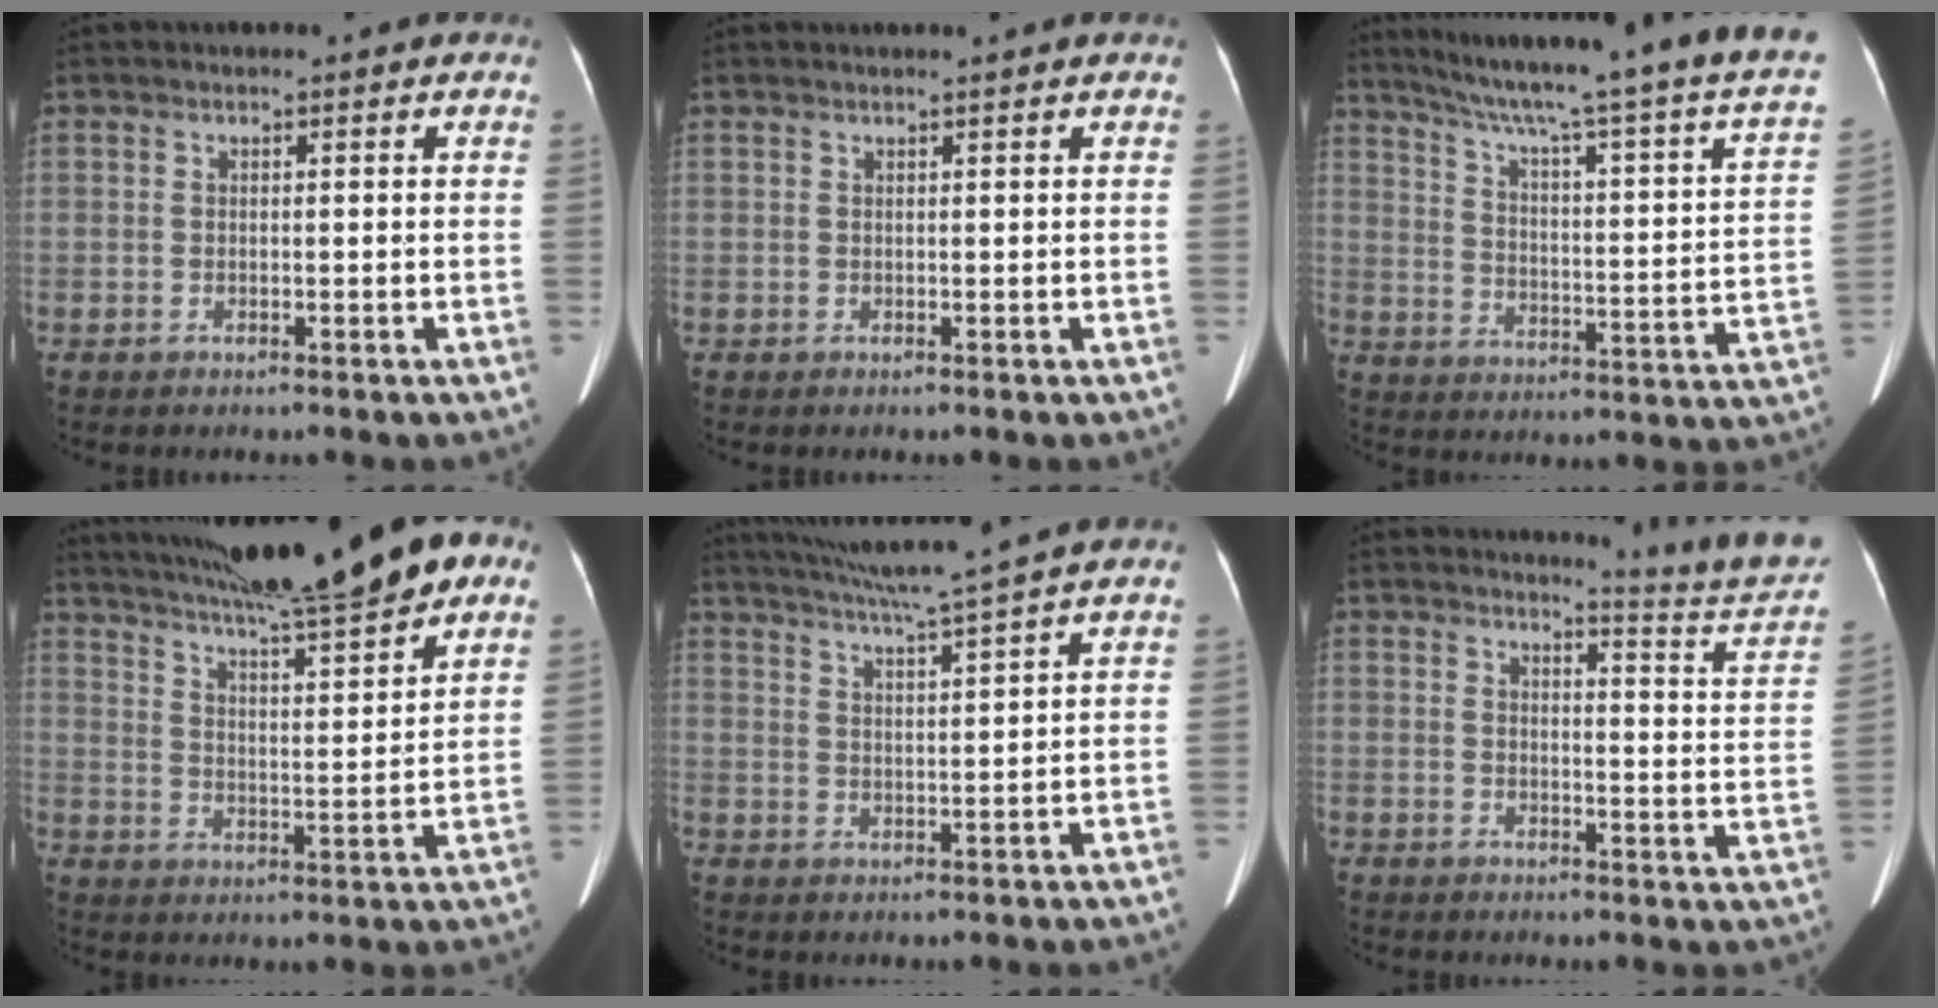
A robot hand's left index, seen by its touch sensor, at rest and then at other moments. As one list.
[{"total": 1.6, "force": [1.4, -0.5, 0.7], "torque": [-0.015, 0.009, 0.025]}, {"total": 29.3, "force": [24.1, -0.4, 16.7], "torque": [-0.253, -0.059, 0.311]}, {"total": 21.0, "force": [16.5, 0.8, 13.0], "torque": [-0.218, 0.014, 0.243]}, {"total": 10.3, "force": [8.8, -2.1, 4.9], "torque": [-0.086, 0.001, 0.138]}, {"total": 11.9, "force": [11.6, -1.8, 2.2], "torque": [-0.030, -0.100, 0.121]}]